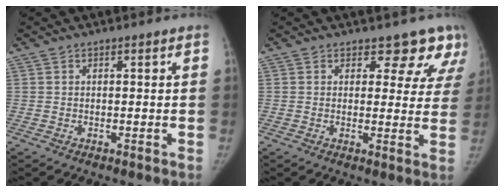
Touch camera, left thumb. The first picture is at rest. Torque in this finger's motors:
{"motor_torque": [-0.01, 0.00, 0.17, 0.23, -0.09]}